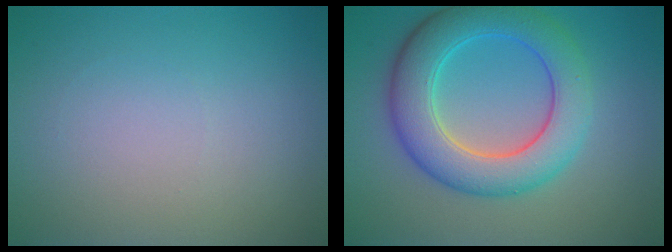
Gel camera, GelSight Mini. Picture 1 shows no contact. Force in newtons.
{"total": 7.5, "press": 7.5, "slide": 0.1}